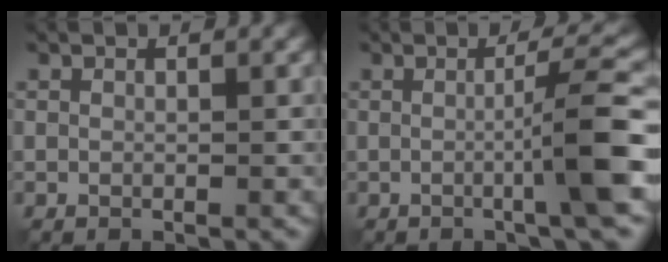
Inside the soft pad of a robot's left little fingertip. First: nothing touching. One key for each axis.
{"total": 5.6, "fx": -0.7, "fy": 0.7, "fz": 5.5, "tx": -0.082, "ty": 0.006, "tz": -0.014}